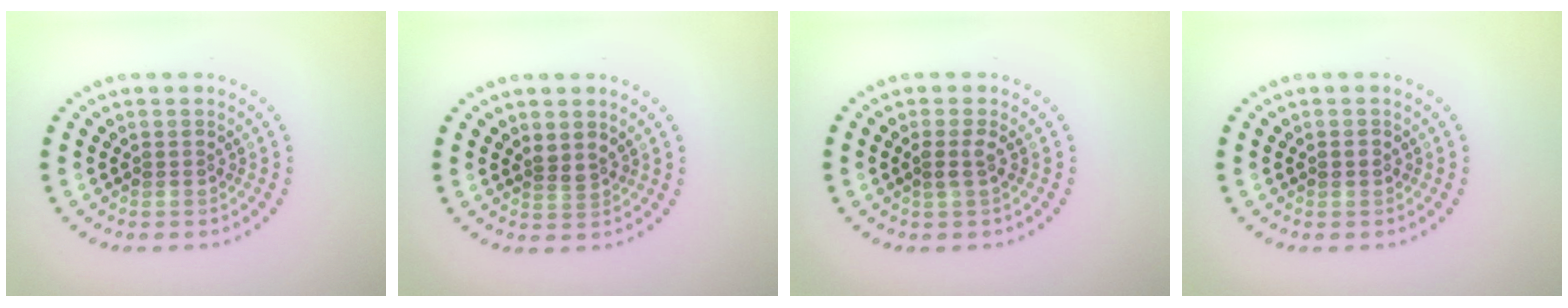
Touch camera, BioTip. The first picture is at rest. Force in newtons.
{"total": 1.1, "press": 0.7, "slide": 0.8}
{"total": 1.3, "press": 1.0, "slide": 0.8}
{"total": 1.0, "press": 1.0, "slide": 0.0}